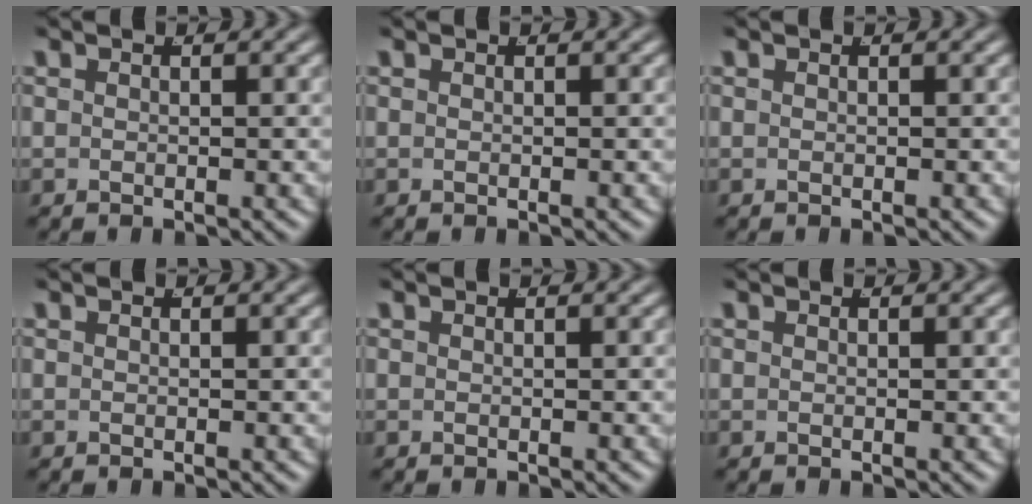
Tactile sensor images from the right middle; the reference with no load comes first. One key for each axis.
{"total": 0.0}
{"total": 0.0}
{"total": 0.0}
{"total": 0.0}
{"total": 0.0}